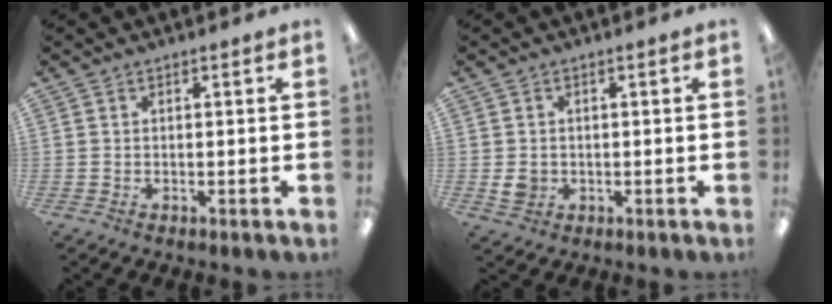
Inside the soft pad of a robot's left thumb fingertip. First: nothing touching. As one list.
[{"total": 3.3, "force": [-0.3, 2.8, 1.7], "torque": [-0.012, -0.001, -0.006]}]